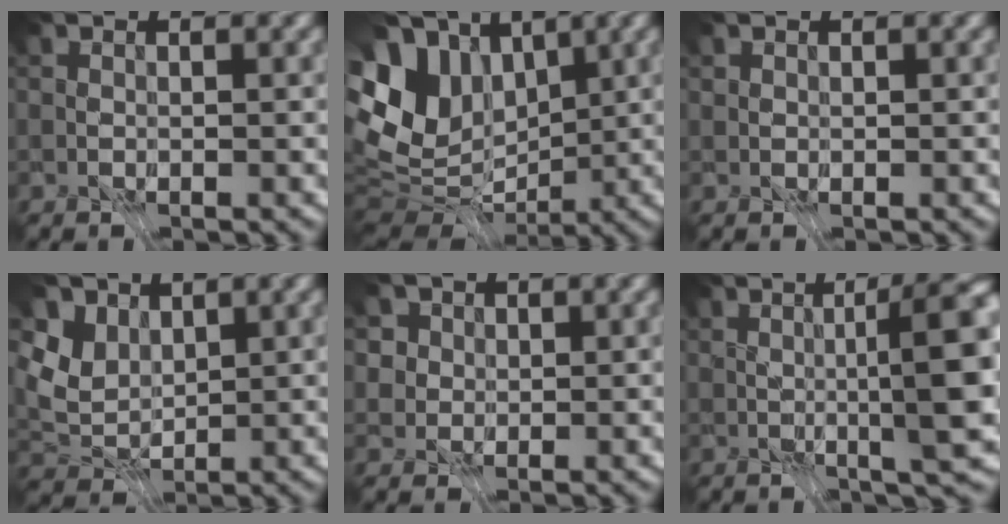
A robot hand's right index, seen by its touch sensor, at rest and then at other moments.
{"total": 7.8, "force": [0.3, 5.4, 5.6], "torque": [-0.126, -0.008, 0.039]}
{"total": 0.6, "force": [0.4, 0.4, 0.0], "torque": [-0.007, -0.002, 0.011]}
{"total": 3.2, "force": [2.0, 2.1, 1.2], "torque": [-0.051, 0.001, 0.047]}
{"total": 5.1, "force": [3.3, 3.4, 1.9], "torque": [-0.046, -0.003, 0.048]}
{"total": 8.5, "force": [-0.4, -0.6, 8.4], "torque": [-0.123, -0.012, 0.014]}